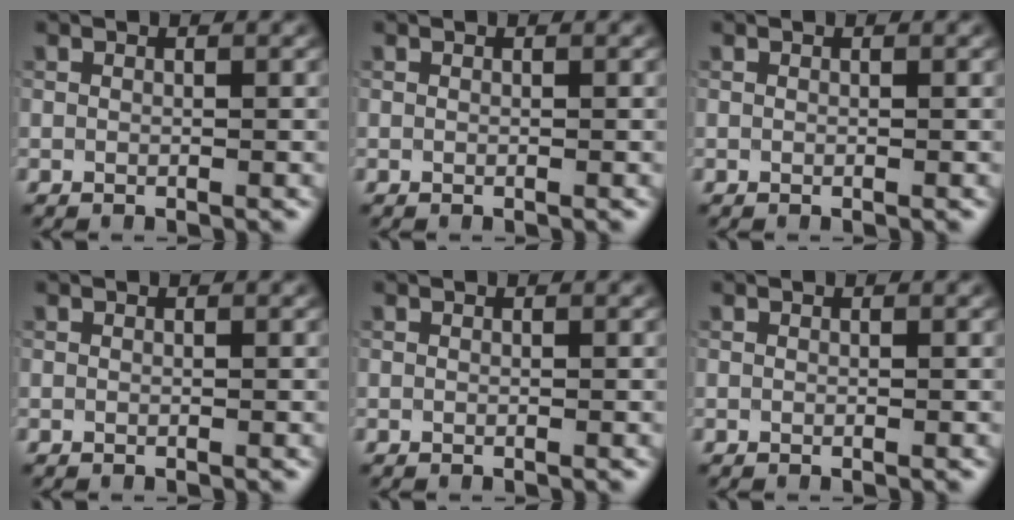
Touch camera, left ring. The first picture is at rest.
{"total": 0.0}
{"total": 0.0}
{"total": 0.0}
{"total": 0.0}
{"total": 0.0}